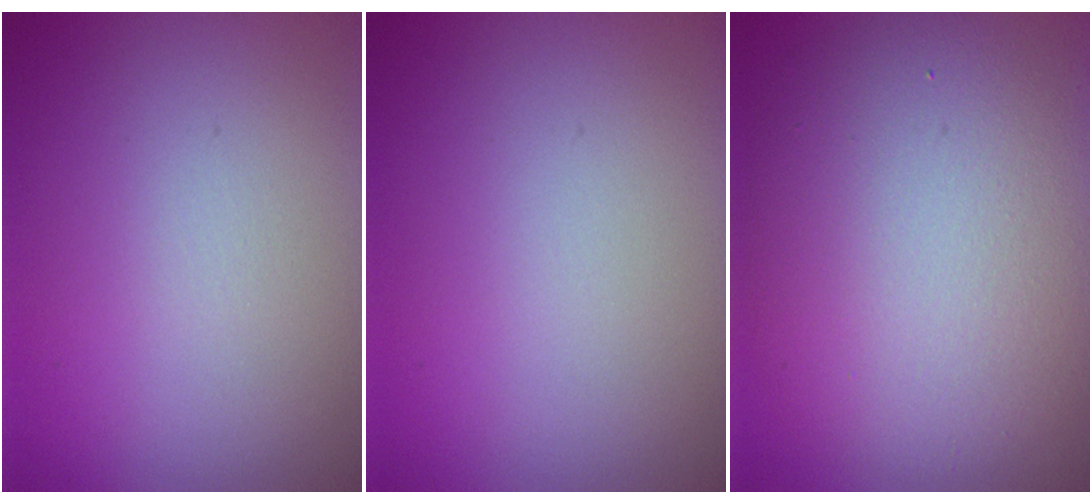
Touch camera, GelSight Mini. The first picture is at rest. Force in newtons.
{"total": 1.6, "press": 1.6, "slide": 0.0}
{"total": 11.4, "press": 11.4, "slide": 0.6}